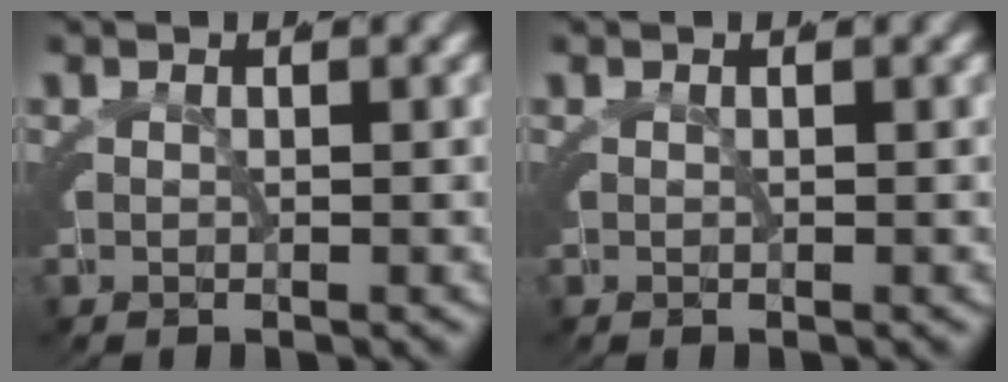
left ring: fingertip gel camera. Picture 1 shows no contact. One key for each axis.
{"total": 0.0}